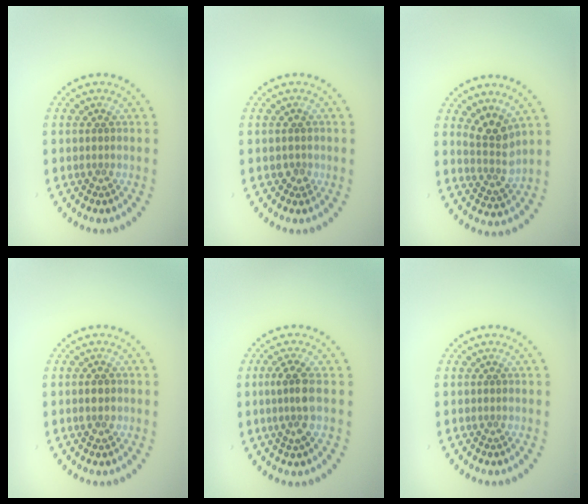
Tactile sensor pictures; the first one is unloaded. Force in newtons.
{"total": 0.9, "press": 0.8, "slide": 0.3}
{"total": 2.9, "press": 2.1, "slide": 2.0}
{"total": 1.7, "press": 1.7, "slide": 0.1}
{"total": 2.8, "press": 2.5, "slide": 1.2}
{"total": 0.0}